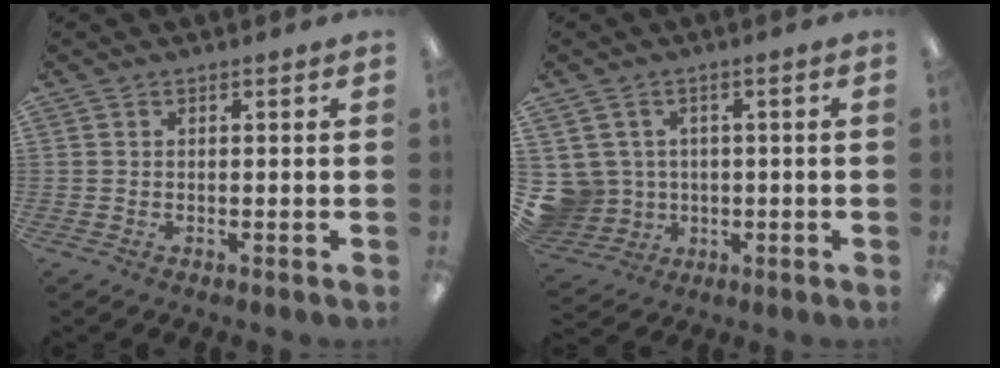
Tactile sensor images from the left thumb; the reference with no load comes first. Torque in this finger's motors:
{"motor_torque": [-0.01, 0.13, -0.18, 0.07, 0.03]}